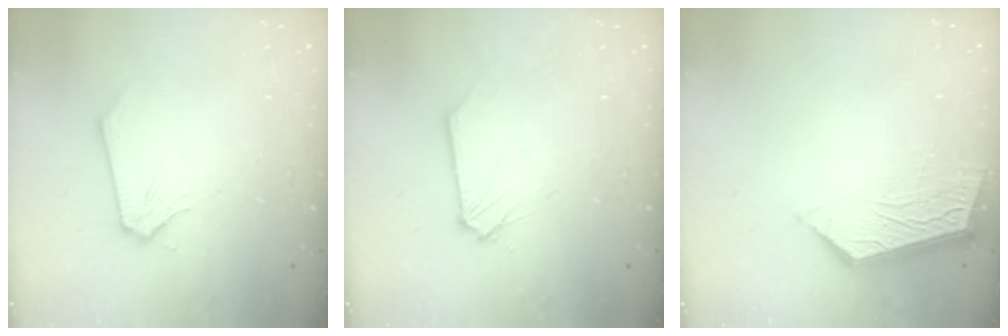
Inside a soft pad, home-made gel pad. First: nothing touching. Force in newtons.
{"total": 0.0}
{"total": 8.0, "press": 8.0, "slide": 0.7}